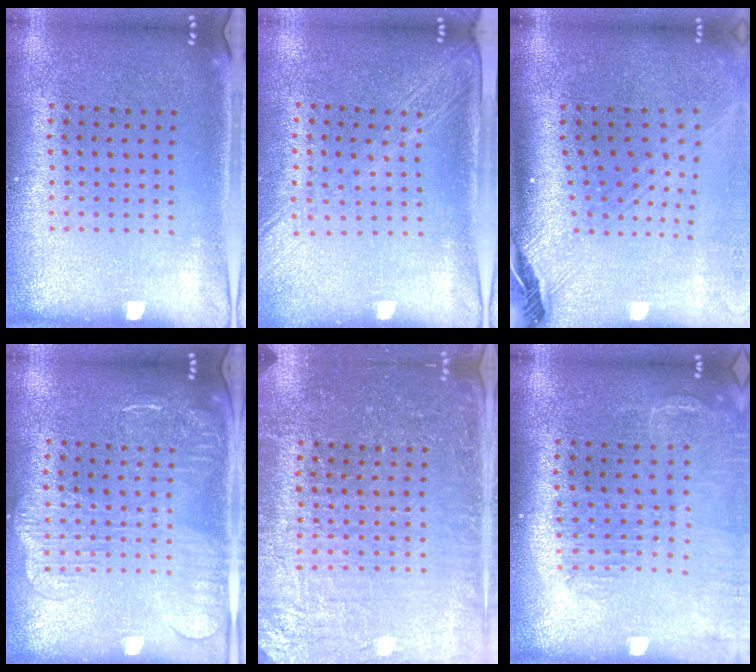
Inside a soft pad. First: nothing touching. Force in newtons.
{"total": 2.0, "press": 1.7, "slide": 1.1}
{"total": 3.0, "press": 2.1, "slide": 2.0}
{"total": 2.1, "press": 1.9, "slide": 0.9}
{"total": 3.9, "press": 3.7, "slide": 1.0}
{"total": 1.5, "press": 1.4, "slide": 0.2}